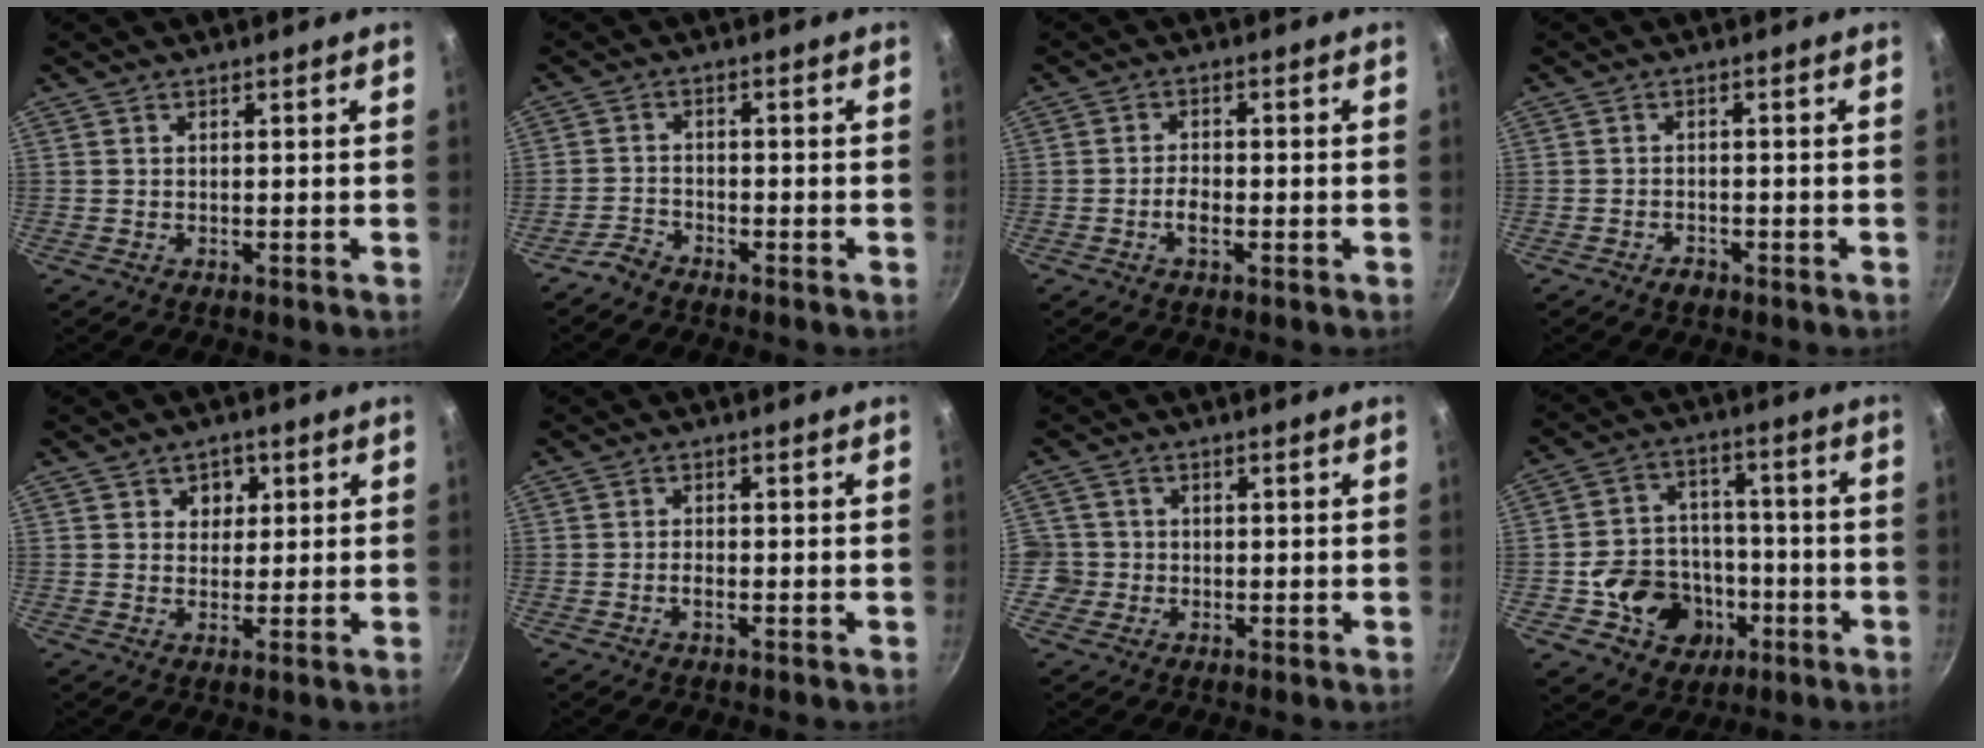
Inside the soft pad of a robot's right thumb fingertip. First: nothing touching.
{"total": 2.8, "force": [-2.5, 1.0, 0.7], "torque": [-0.015, 0.023, -0.053]}
{"total": 2.9, "force": [-1.1, 1.4, 2.3], "torque": [-0.042, 0.012, -0.025]}
{"total": 2.2, "force": [-1.6, 1.2, 0.9], "torque": [-0.012, 0.018, -0.023]}
{"total": 3.7, "force": [1.3, 3.1, 1.4], "torque": [0.008, -0.006, 0.017]}
{"total": 1.5, "force": [-0.6, 0.6, 1.2], "torque": [-0.028, 0.005, -0.016]}
{"total": 3.9, "force": [-0.7, 3.8, 0.6], "torque": [0.009, 0.014, -0.014]}
{"total": 14.5, "force": [-4.5, 12.2, 6.2], "torque": [-0.065, 0.042, -0.066]}